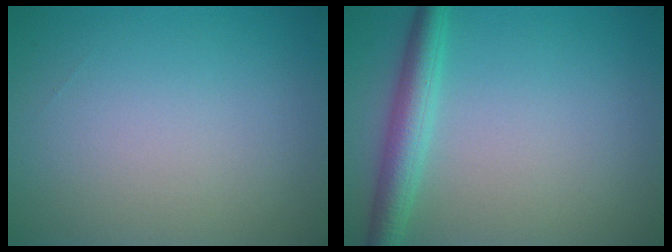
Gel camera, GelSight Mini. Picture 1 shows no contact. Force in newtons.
{"total": 3.5, "press": 3.5, "slide": 0.1}